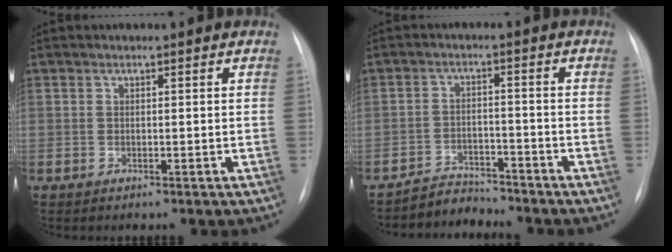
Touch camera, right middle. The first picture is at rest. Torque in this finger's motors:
{"motor_torque": [0.15, -0.26, -0.02, 0.00]}